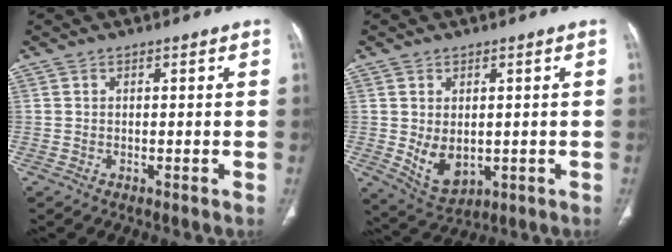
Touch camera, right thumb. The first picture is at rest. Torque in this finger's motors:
{"motor_torque": [-0.63, 0.72, -0.07, 0.04, 0.18]}